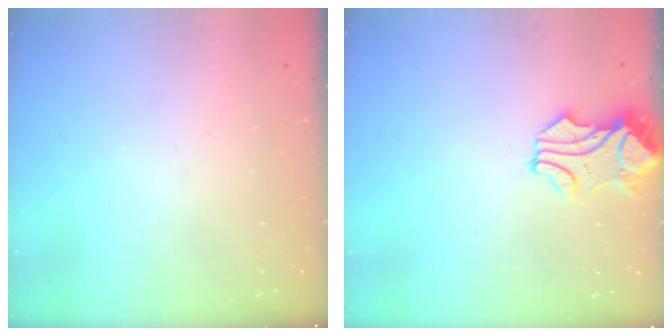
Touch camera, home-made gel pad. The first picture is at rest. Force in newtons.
{"total": 0.9, "press": 0.7, "slide": 0.7}